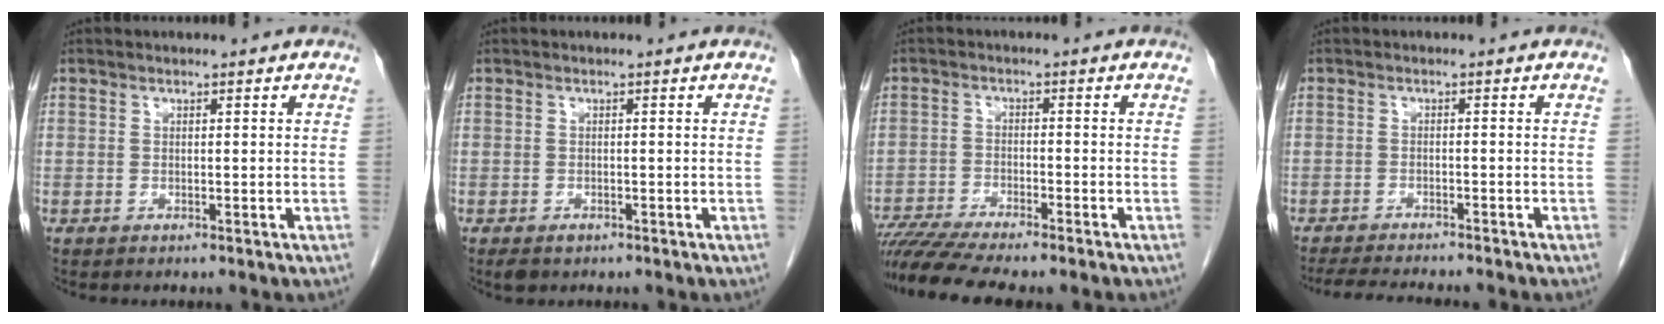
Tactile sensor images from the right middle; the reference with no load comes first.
{"total": 1.6, "force": [-1.0, 1.0, 0.8], "torque": [-0.016, -0.001, -0.009]}
{"total": 10.1, "force": [-8.7, 0.2, 5.1], "torque": [-0.085, -0.016, -0.141]}
{"total": 9.3, "force": [-8.3, 0.8, 4.1], "torque": [-0.058, -0.016, -0.120]}